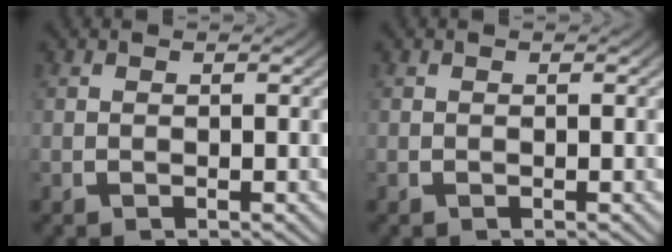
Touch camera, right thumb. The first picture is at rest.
{"total": 0.0}